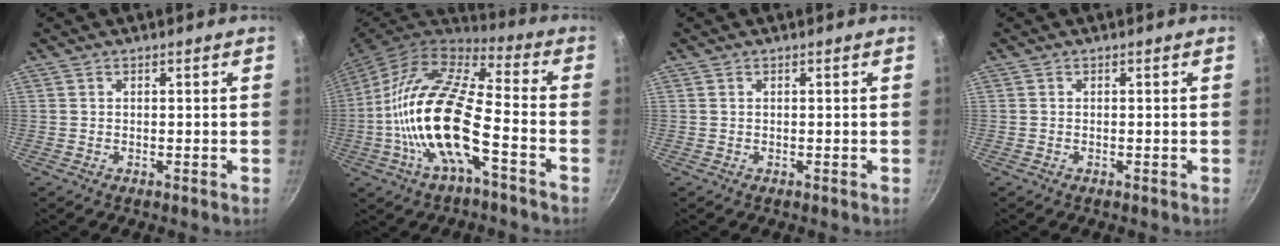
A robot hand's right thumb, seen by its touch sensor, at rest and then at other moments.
{"total": 19.6, "force": [-5.5, 7.1, 17.5], "torque": [-0.331, 0.038, -0.122]}
{"total": 0.0}
{"total": 0.0}